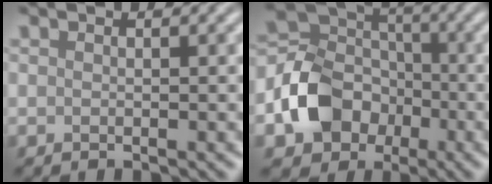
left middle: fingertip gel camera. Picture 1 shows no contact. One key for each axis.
{"total": 8.0, "fx": -3.1, "fy": 6.3, "fz": 3.8, "tx": -0.067, "ty": 0.002, "tz": -0.066}